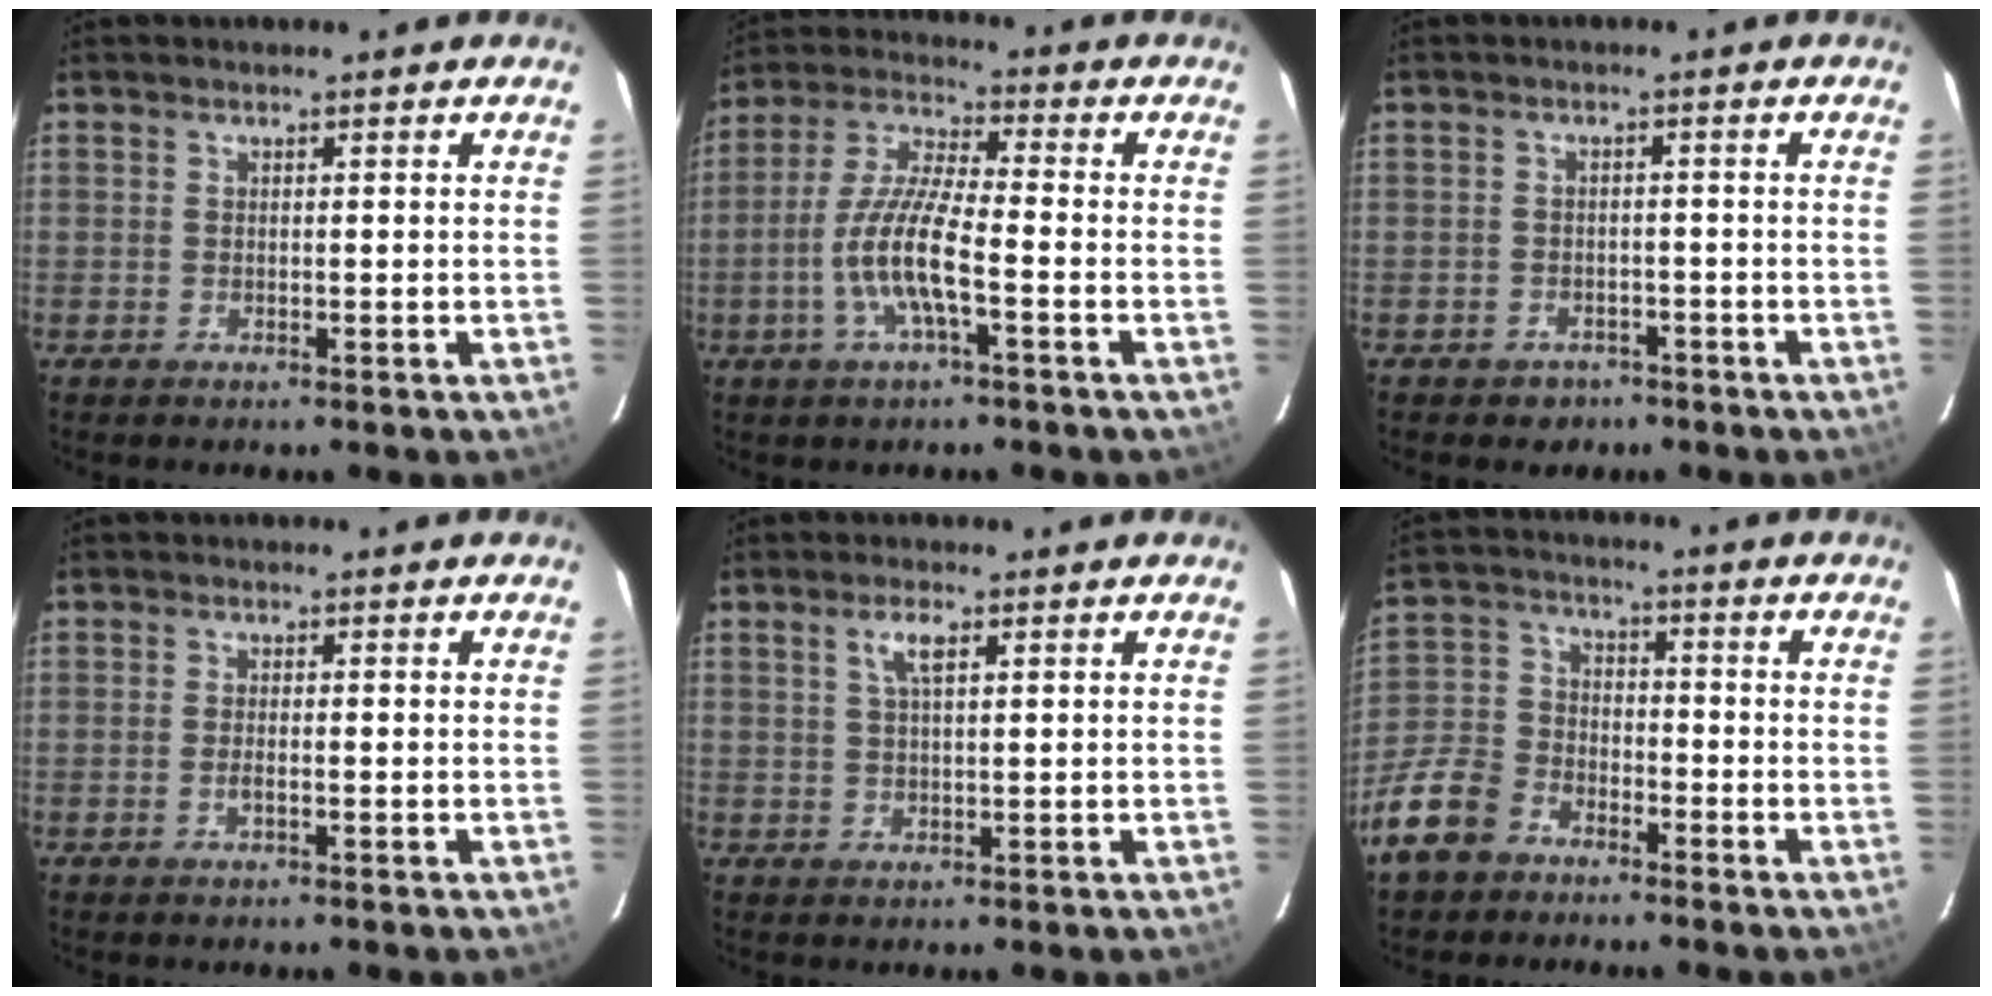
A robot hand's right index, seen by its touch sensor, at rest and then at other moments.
{"total": 10.8, "force": [-3.5, 1.9, 10.1], "torque": [-0.216, -0.003, -0.069]}
{"total": 4.4, "force": [-2.9, 3.3, 0.4], "torque": [-0.021, 0.012, -0.035]}
{"total": 1.3, "force": [-0.6, 0.3, 1.2], "torque": [-0.025, -0.002, -0.010]}
{"total": 3.0, "force": [1.3, 0.8, 2.6], "torque": [-0.051, 0.005, 0.024]}
{"total": 12.9, "force": [-8.3, 8.3, 5.3], "torque": [-0.144, 0.022, -0.159]}